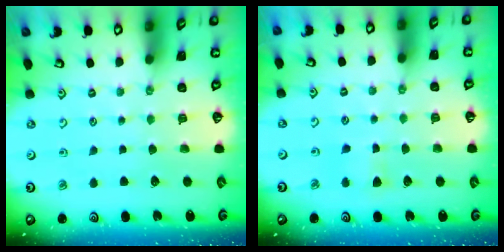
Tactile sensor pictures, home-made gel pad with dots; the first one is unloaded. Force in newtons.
{"total": 3.8, "press": 3.7, "slide": 0.6}